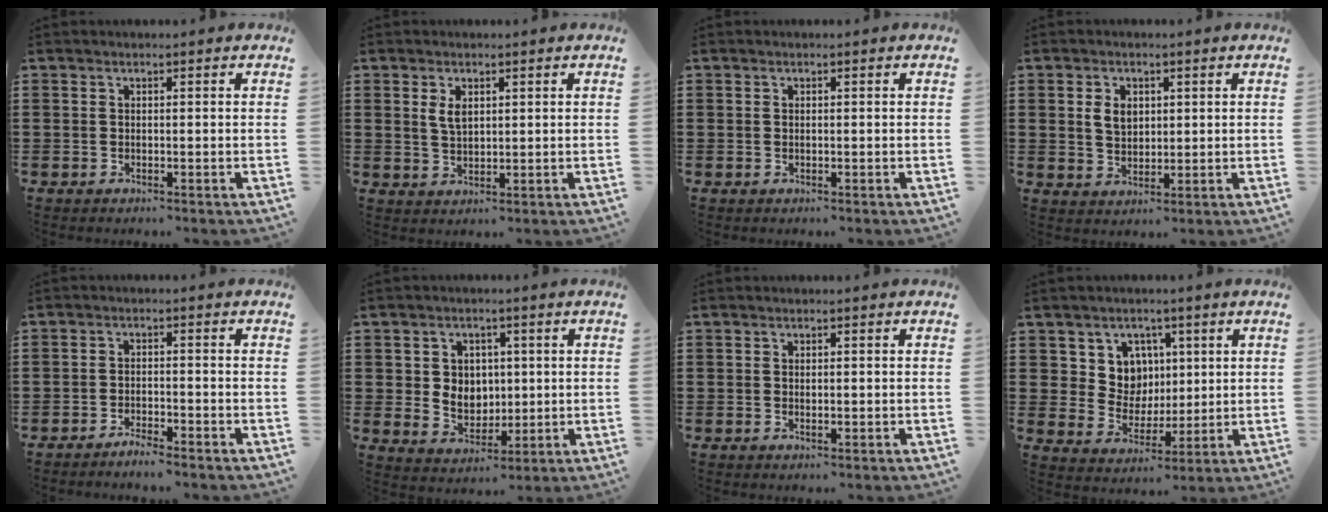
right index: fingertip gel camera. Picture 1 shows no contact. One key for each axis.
{"total": 2.8, "fx": 1.1, "fy": 1.4, "fz": 2.1, "tx": -0.045, "ty": 0.005, "tz": 0.020}
{"total": 0.0}
{"total": 3.7, "fx": 0.9, "fy": 2.6, "fz": 2.5, "tx": -0.056, "ty": 0.011, "tz": 0.016}
{"total": 2.2, "fx": -2.2, "fy": -0.2, "fz": 0.4, "tx": -0.009, "ty": 0.002, "tz": -0.043}
{"total": 4.6, "fx": 0.9, "fy": 4.3, "fz": 1.4, "tx": -0.031, "ty": 0.008, "tz": 0.013}
{"total": 0.7, "fx": 0.0, "fy": 0.3, "fz": 0.6, "tx": -0.012, "ty": 0.001, "tz": 0.001}
{"total": 7.3, "fx": 2.6, "fy": 6.5, "fz": 2.0, "tx": -0.059, "ty": 0.002, "tz": 0.049}